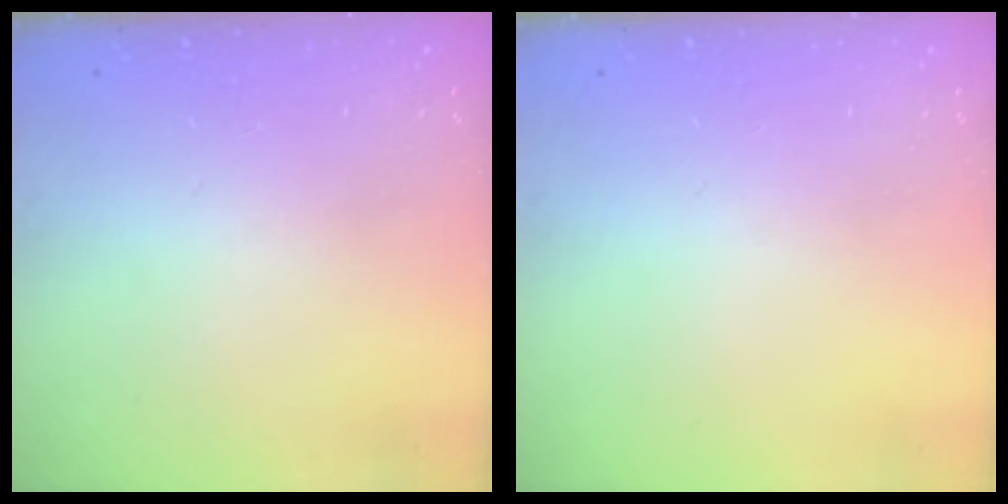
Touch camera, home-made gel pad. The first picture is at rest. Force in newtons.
{"total": 0.0}